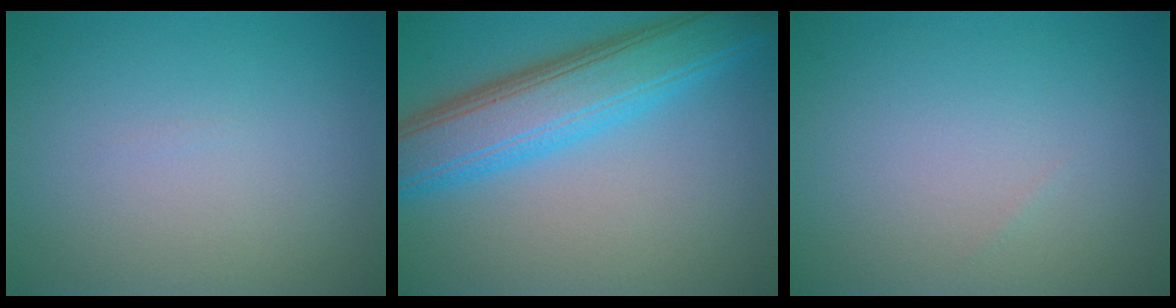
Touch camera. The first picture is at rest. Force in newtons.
{"total": 8.0, "press": 8.0, "slide": 0.4}
{"total": 0.0}